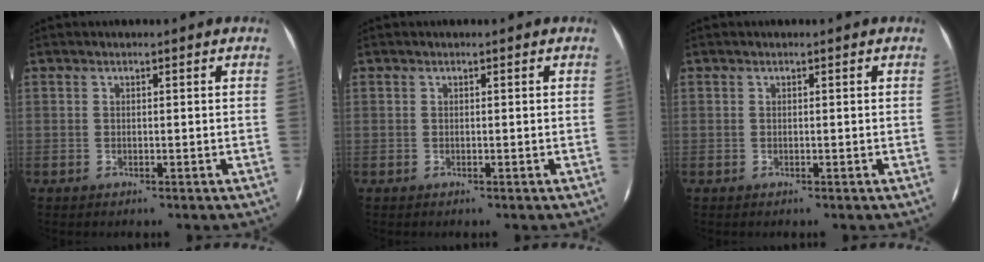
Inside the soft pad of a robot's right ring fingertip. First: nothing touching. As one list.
[{"total": 0.0}, {"total": 0.0}]